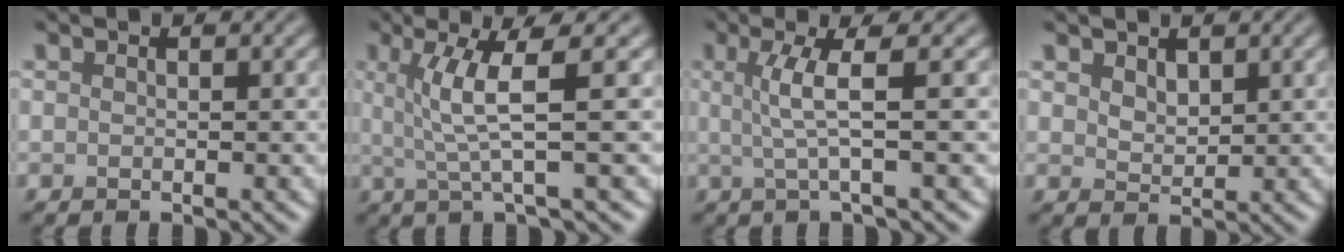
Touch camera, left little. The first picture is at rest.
{"total": 4.7, "force": [1.0, 0.6, 4.6], "torque": [-0.085, 0.003, 0.022]}
{"total": 3.8, "force": [0.5, 0.6, 3.7], "torque": [-0.072, 0.003, 0.009]}
{"total": 1.9, "force": [1.1, 1.1, 1.0], "torque": [-0.020, -0.003, 0.024]}